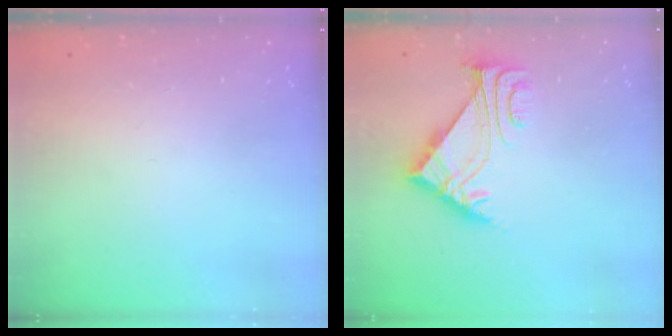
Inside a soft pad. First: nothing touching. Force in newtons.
{"total": 6.3, "press": 6.2, "slide": 0.8}